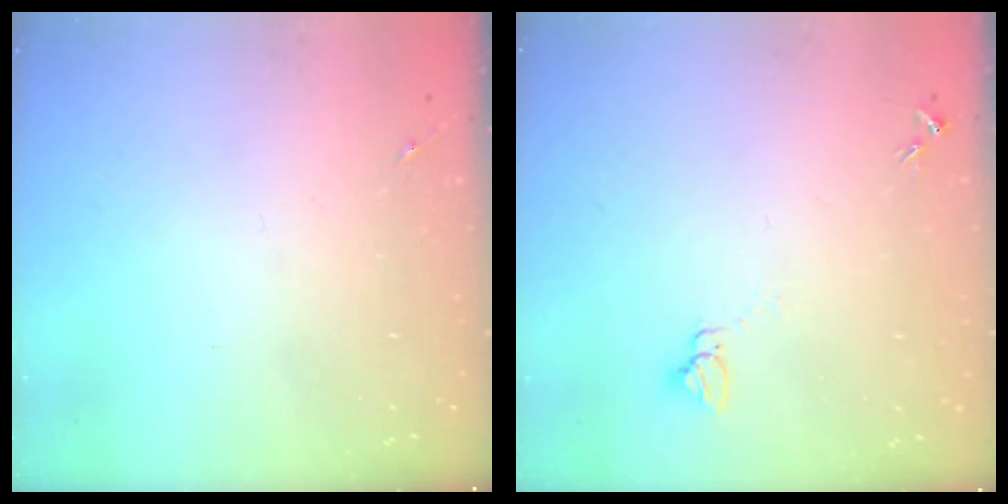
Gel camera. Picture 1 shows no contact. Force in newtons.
{"total": 3.2, "press": 3.2, "slide": 0.2}